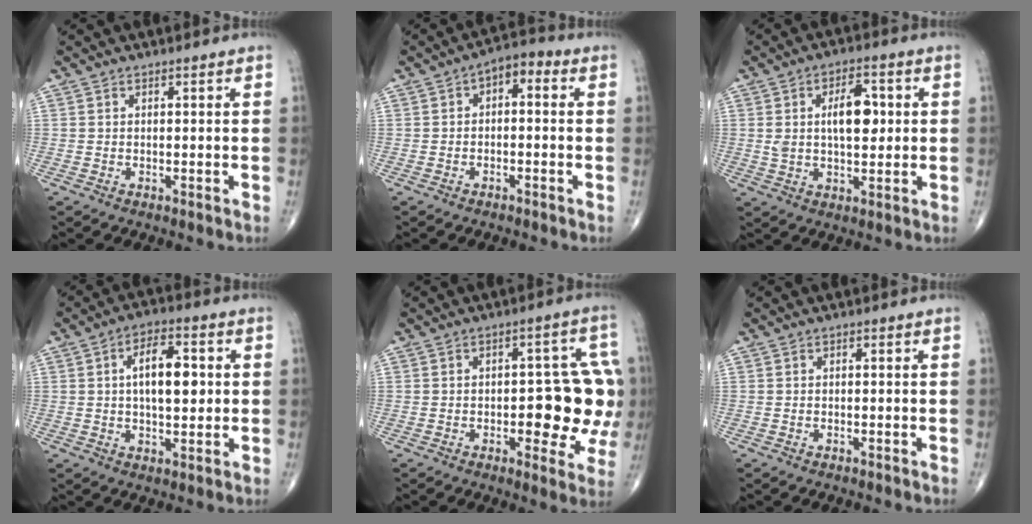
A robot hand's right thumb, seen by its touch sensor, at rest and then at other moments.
{"total": 4.5, "force": [0.2, 2.8, 3.5], "torque": [-0.033, 0.028, -0.011]}
{"total": 9.0, "force": [1.5, 4.5, 7.6], "torque": [-0.108, 0.001, 0.025]}
{"total": 9.9, "force": [1.2, 4.8, 8.6], "torque": [-0.122, 0.006, 0.017]}
{"total": 14.0, "force": [-1.1, 5.8, 12.7], "torque": [-0.122, 0.019, -0.010]}
{"total": 0.0}